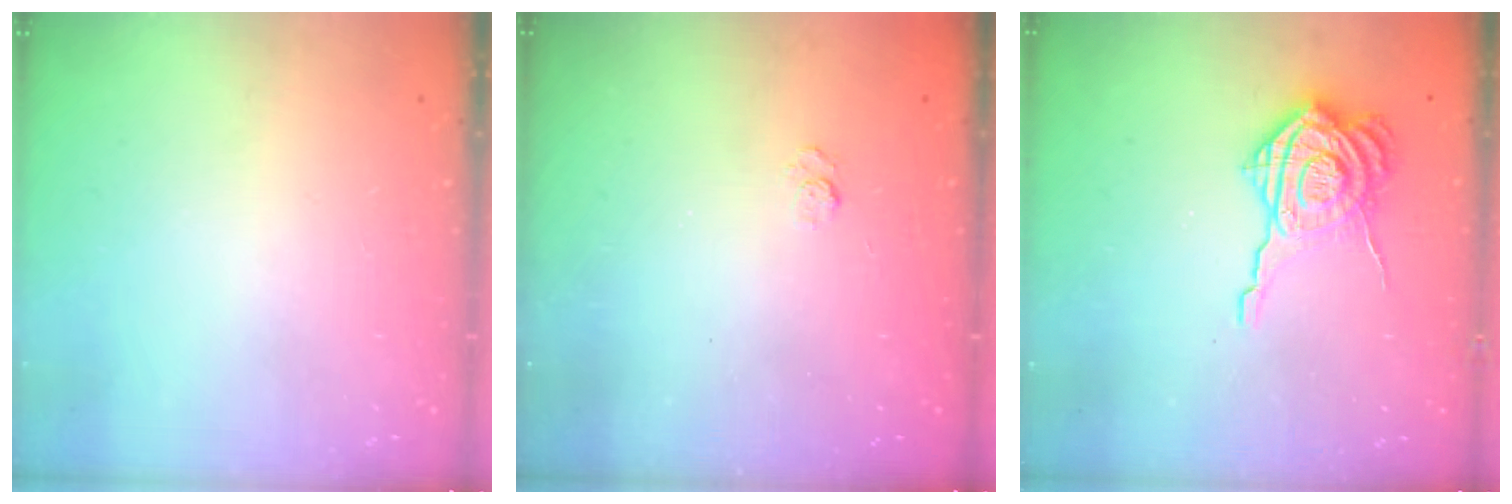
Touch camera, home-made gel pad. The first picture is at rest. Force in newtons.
{"total": 2.1, "press": 1.6, "slide": 1.3}
{"total": 11.2, "press": 11.1, "slide": 1.2}